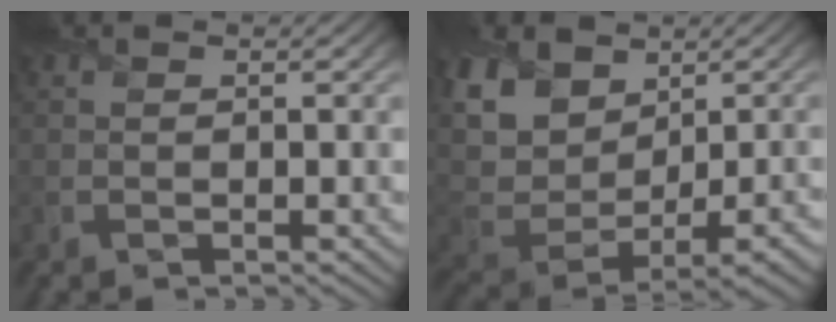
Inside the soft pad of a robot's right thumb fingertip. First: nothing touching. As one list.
[{"total": 12.5, "force": [5.0, 7.9, 8.3], "torque": [-0.198, 0.006, 0.102]}]